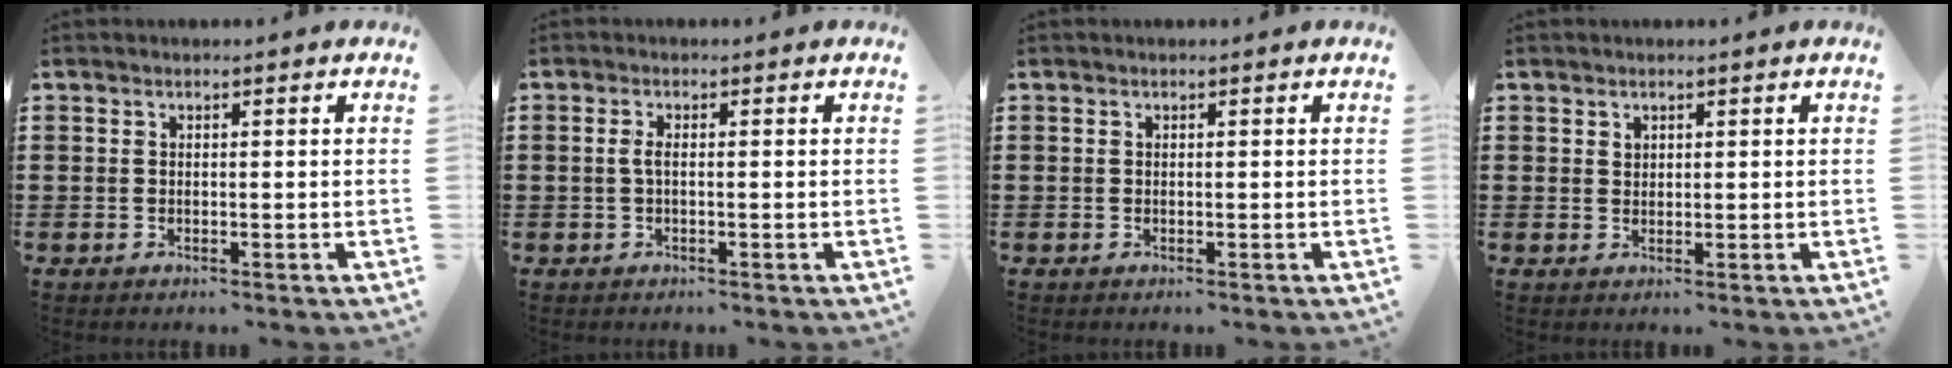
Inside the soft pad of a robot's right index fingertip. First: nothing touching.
{"total": 1.7, "force": [-0.2, 0.4, 1.6], "torque": [-0.038, -0.001, -0.007]}
{"total": 0.0}
{"total": 1.1, "force": [0.8, 0.7, 0.2], "torque": [-0.004, 0.002, 0.017]}